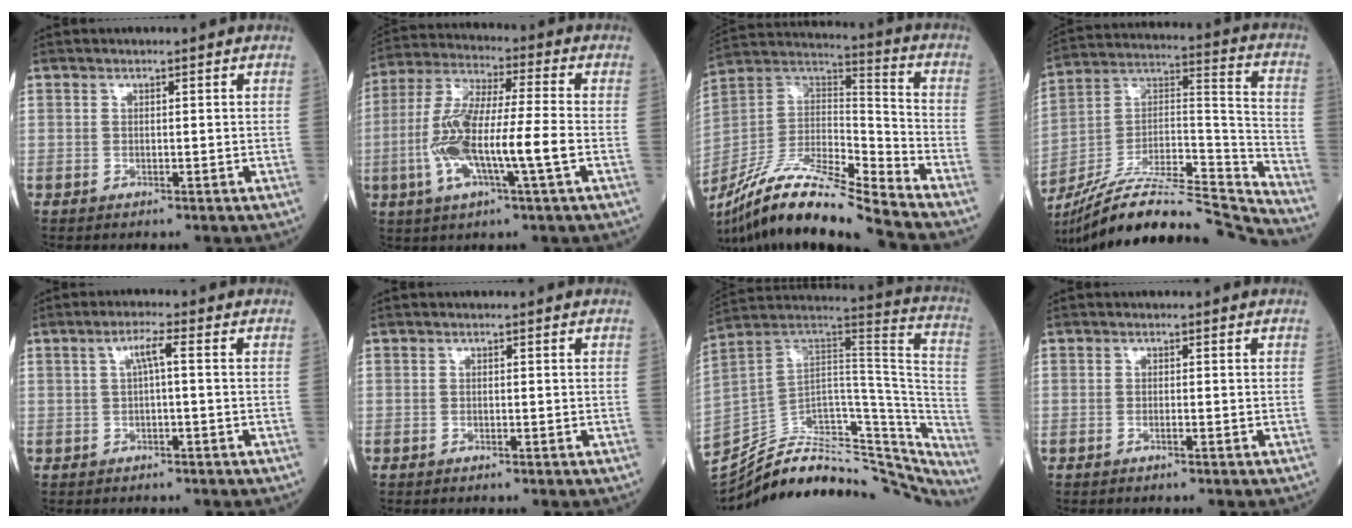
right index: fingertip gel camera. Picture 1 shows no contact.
{"total": 13.9, "force": [-3.2, 1.4, 13.5], "torque": [-0.278, 0.006, -0.063]}
{"total": 17.9, "force": [-15.2, 0.5, 9.4], "torque": [-0.188, 0.015, -0.284]}
{"total": 25.4, "force": [-23.5, 1.3, 9.4], "torque": [-0.153, 0.016, -0.382]}
{"total": 2.8, "force": [0.3, 0.2, 2.8], "torque": [-0.051, 0.011, 0.006]}
{"total": 0.0}
{"total": 37.0, "force": [-31.0, 12.5, 15.9], "torque": [-0.247, 0.007, -0.419]}
{"total": 0.7, "force": [-0.4, 0.0, 0.6], "torque": [-0.013, 0.000, -0.006]}